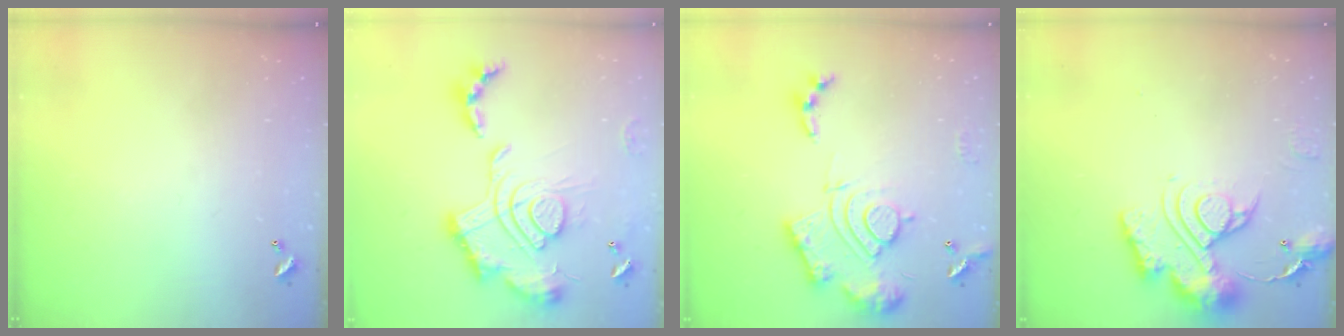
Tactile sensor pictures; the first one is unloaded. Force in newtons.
{"total": 2.5, "press": 1.9, "slide": 1.7}
{"total": 19.2, "press": 19.1, "slide": 1.8}
{"total": 15.0, "press": 14.9, "slide": 1.6}